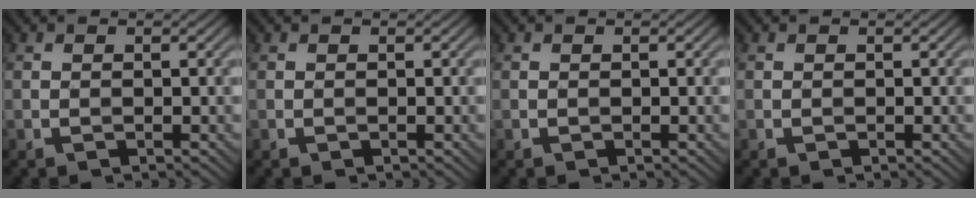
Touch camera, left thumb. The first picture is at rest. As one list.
[{"total": 0.0}, {"total": 0.0}, {"total": 0.0}]